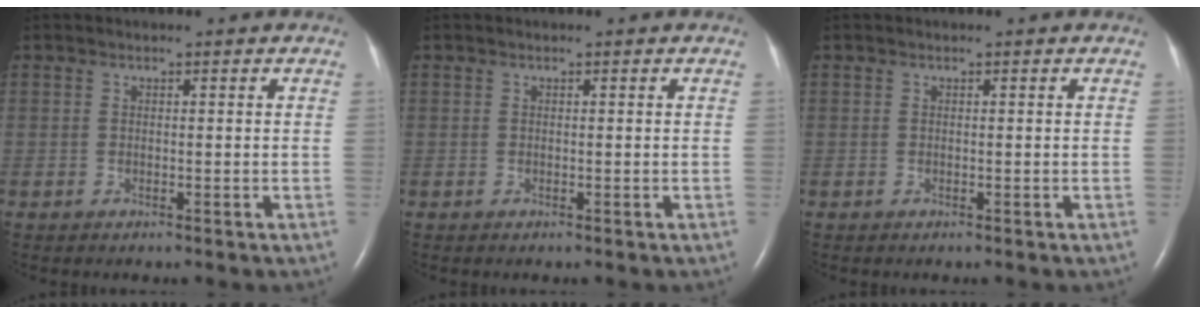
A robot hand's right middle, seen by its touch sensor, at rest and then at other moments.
{"total": 0.0}
{"total": 0.0}